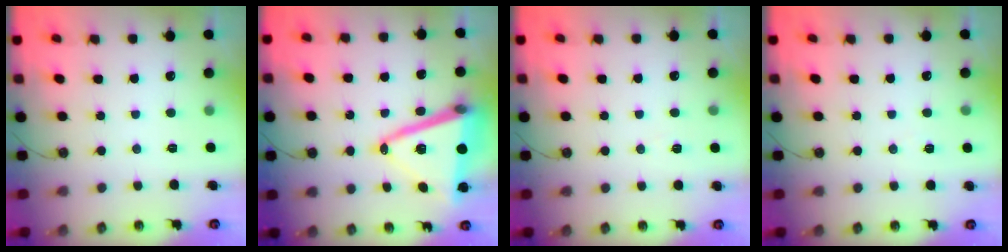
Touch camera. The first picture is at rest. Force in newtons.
{"total": 17.2, "press": 16.8, "slide": 3.8}
{"total": 5.7, "press": 3.8, "slide": 4.3}
{"total": 4.2, "press": 3.7, "slide": 1.9}